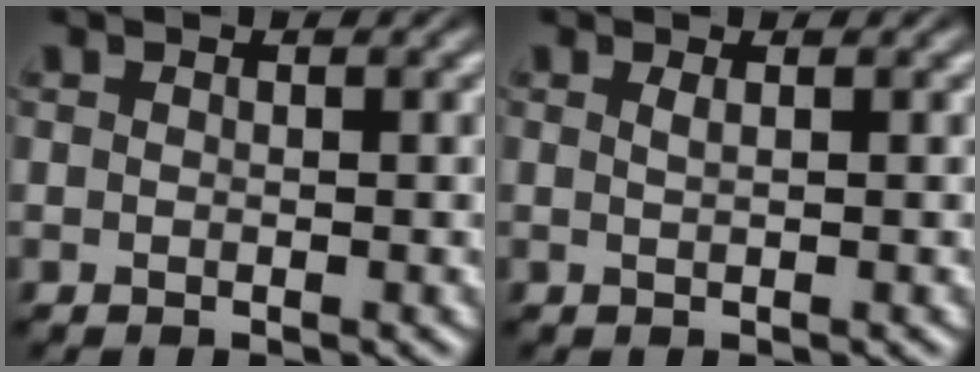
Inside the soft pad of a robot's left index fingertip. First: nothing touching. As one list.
[{"total": 0.6, "force": [0.2, 0.2, 0.5], "torque": [-0.006, 0.000, 0.005]}]